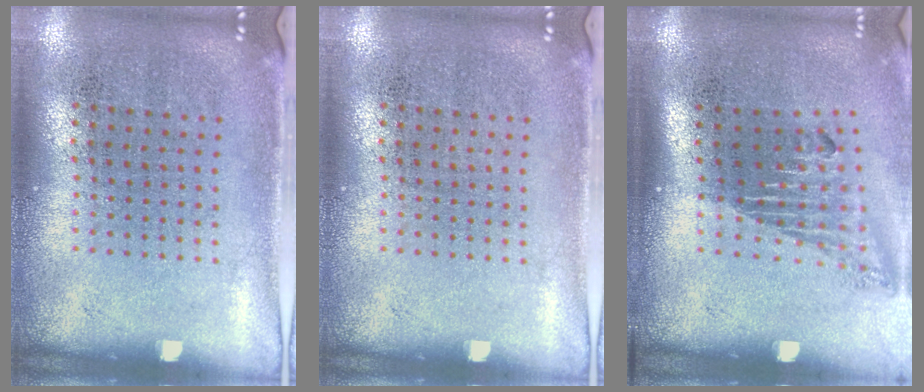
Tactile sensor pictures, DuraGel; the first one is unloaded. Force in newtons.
{"total": 0.0}
{"total": 1.7, "press": 1.1, "slide": 1.3}